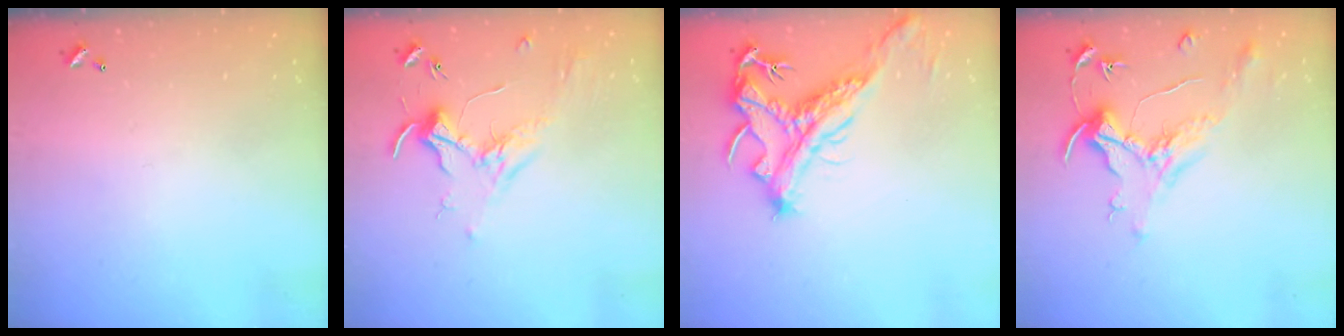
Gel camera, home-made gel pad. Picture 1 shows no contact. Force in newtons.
{"total": 1.7, "press": 1.5, "slide": 0.8}
{"total": 2.1, "press": 1.7, "slide": 1.2}
{"total": 1.6, "press": 1.4, "slide": 0.7}